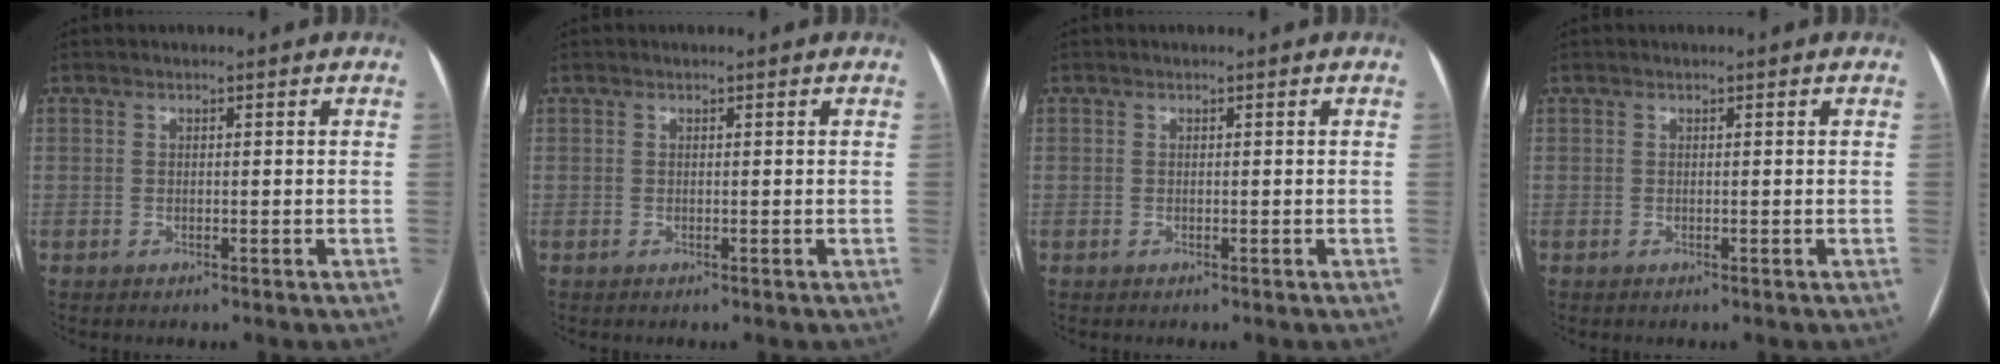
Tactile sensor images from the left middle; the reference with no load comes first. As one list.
[{"total": 0.0}, {"total": 0.0}, {"total": 0.0}]